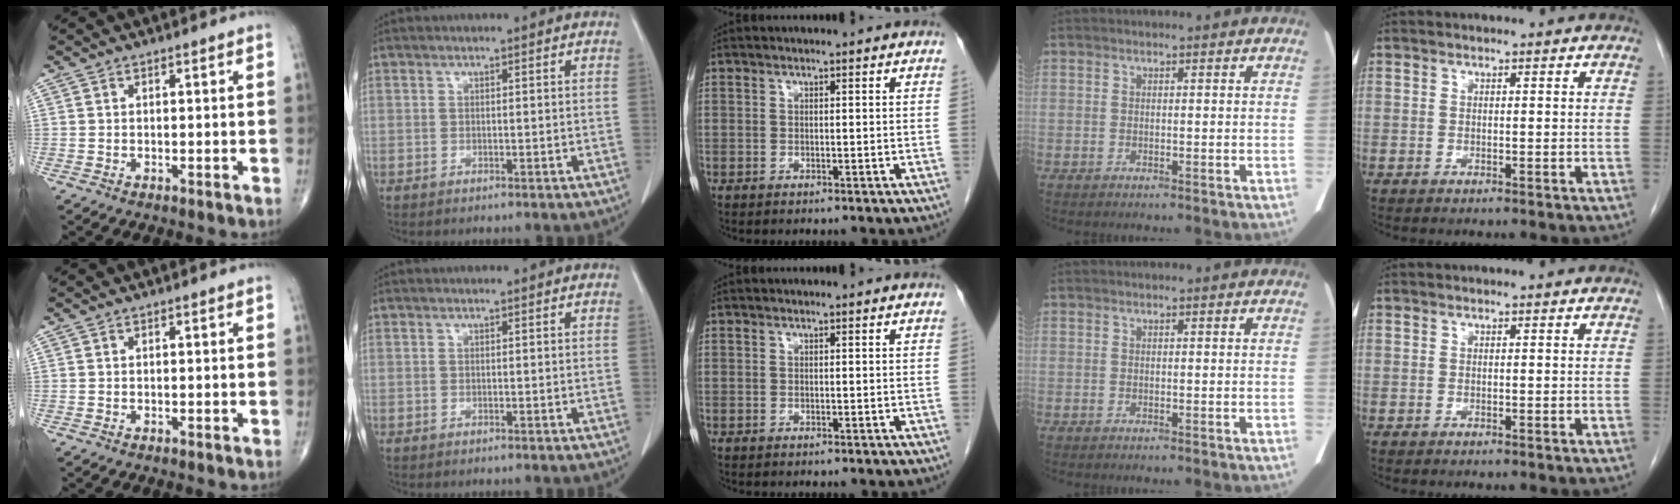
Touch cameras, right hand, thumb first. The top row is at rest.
{}